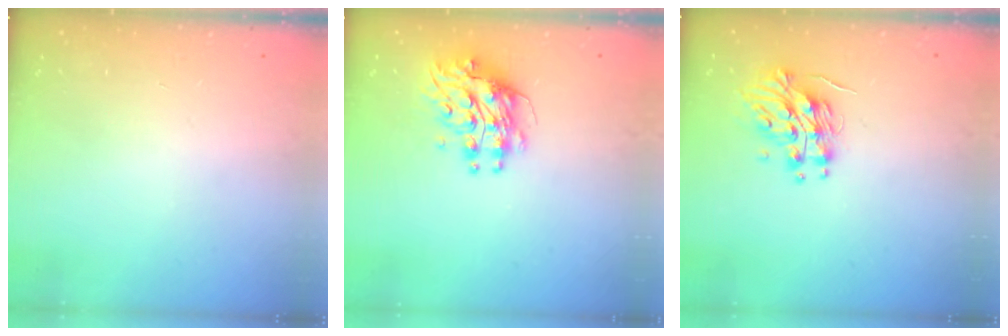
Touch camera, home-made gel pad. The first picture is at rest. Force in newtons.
{"total": 9.0, "press": 9.0, "slide": 0.9}
{"total": 12.2, "press": 12.1, "slide": 1.2}